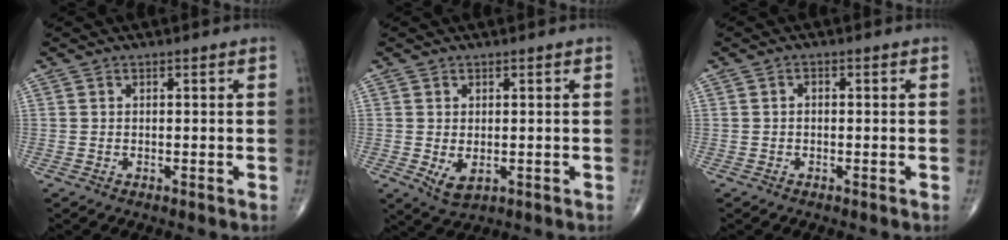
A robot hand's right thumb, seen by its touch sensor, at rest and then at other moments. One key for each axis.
{"total": 3.8, "fx": -0.7, "fy": 2.2, "fz": 3.1, "tx": -0.048, "ty": -0.009, "tz": -0.001}
{"total": 0.8, "fx": -0.1, "fy": 0.5, "fz": 0.5, "tx": -0.003, "ty": 0.002, "tz": -0.005}